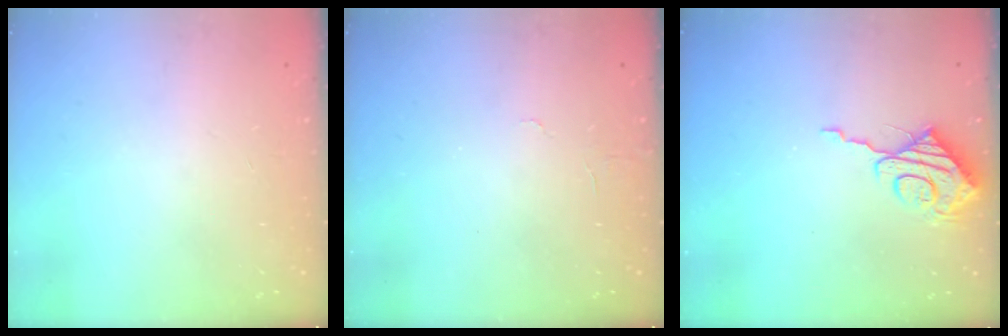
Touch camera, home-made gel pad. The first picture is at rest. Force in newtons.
{"total": 3.5, "press": 3.5, "slide": 0.3}
{"total": 9.7, "press": 9.6, "slide": 0.8}